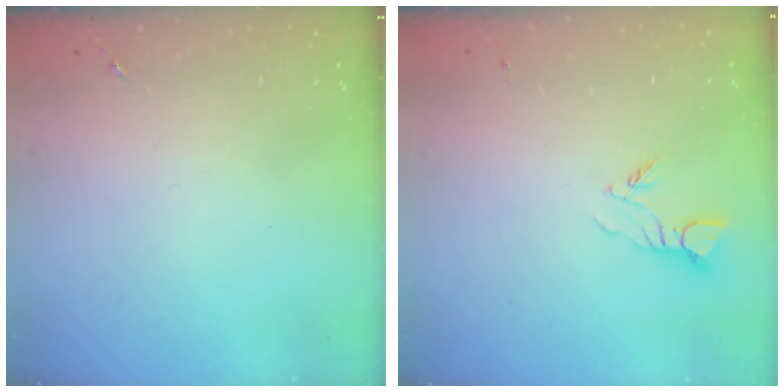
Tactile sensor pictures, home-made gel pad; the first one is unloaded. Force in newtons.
{"total": 4.3, "press": 4.3, "slide": 0.3}